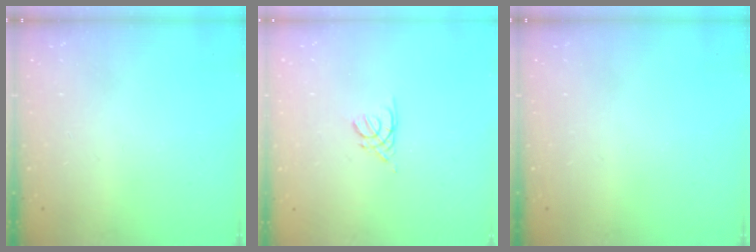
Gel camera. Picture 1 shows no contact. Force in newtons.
{"total": 2.2, "press": 2.2, "slide": 0.4}
{"total": 0.0}